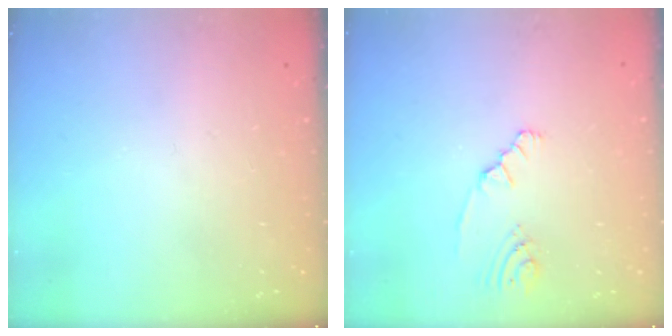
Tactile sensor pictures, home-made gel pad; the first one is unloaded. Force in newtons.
{"total": 2.5, "press": 2.3, "slide": 1.1}